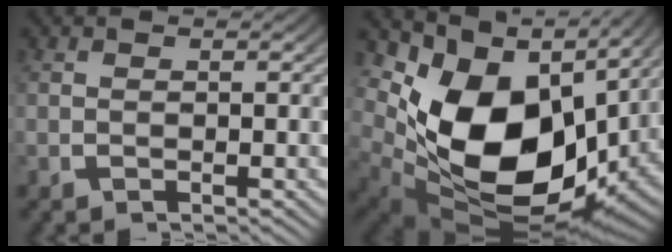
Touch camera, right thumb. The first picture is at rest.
{"total": 19.7, "force": [-0.5, 12.1, 15.5], "torque": [-0.286, -0.065, 0.031]}